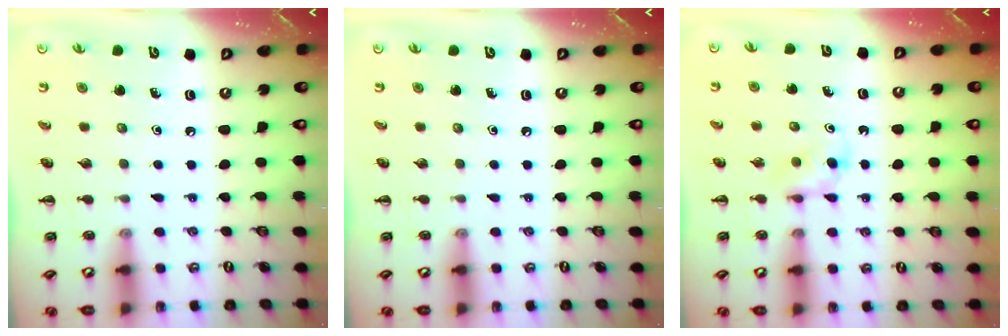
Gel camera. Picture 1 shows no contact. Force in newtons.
{"total": 0.0}
{"total": 2.9, "press": 2.6, "slide": 1.2}